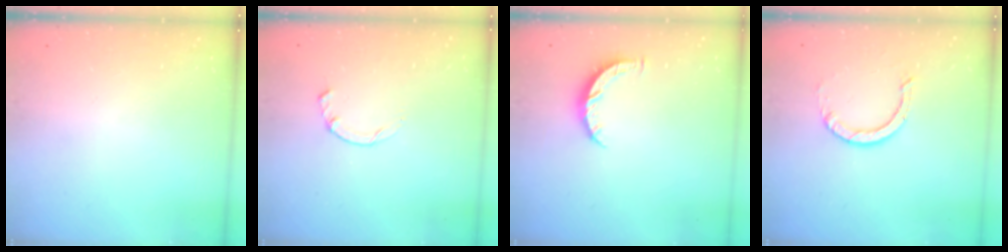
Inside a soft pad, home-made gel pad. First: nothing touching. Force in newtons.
{"total": 0.5, "press": 0.4, "slide": 0.3}
{"total": 5.2, "press": 5.2, "slide": 0.5}
{"total": 2.9, "press": 2.9, "slide": 0.2}